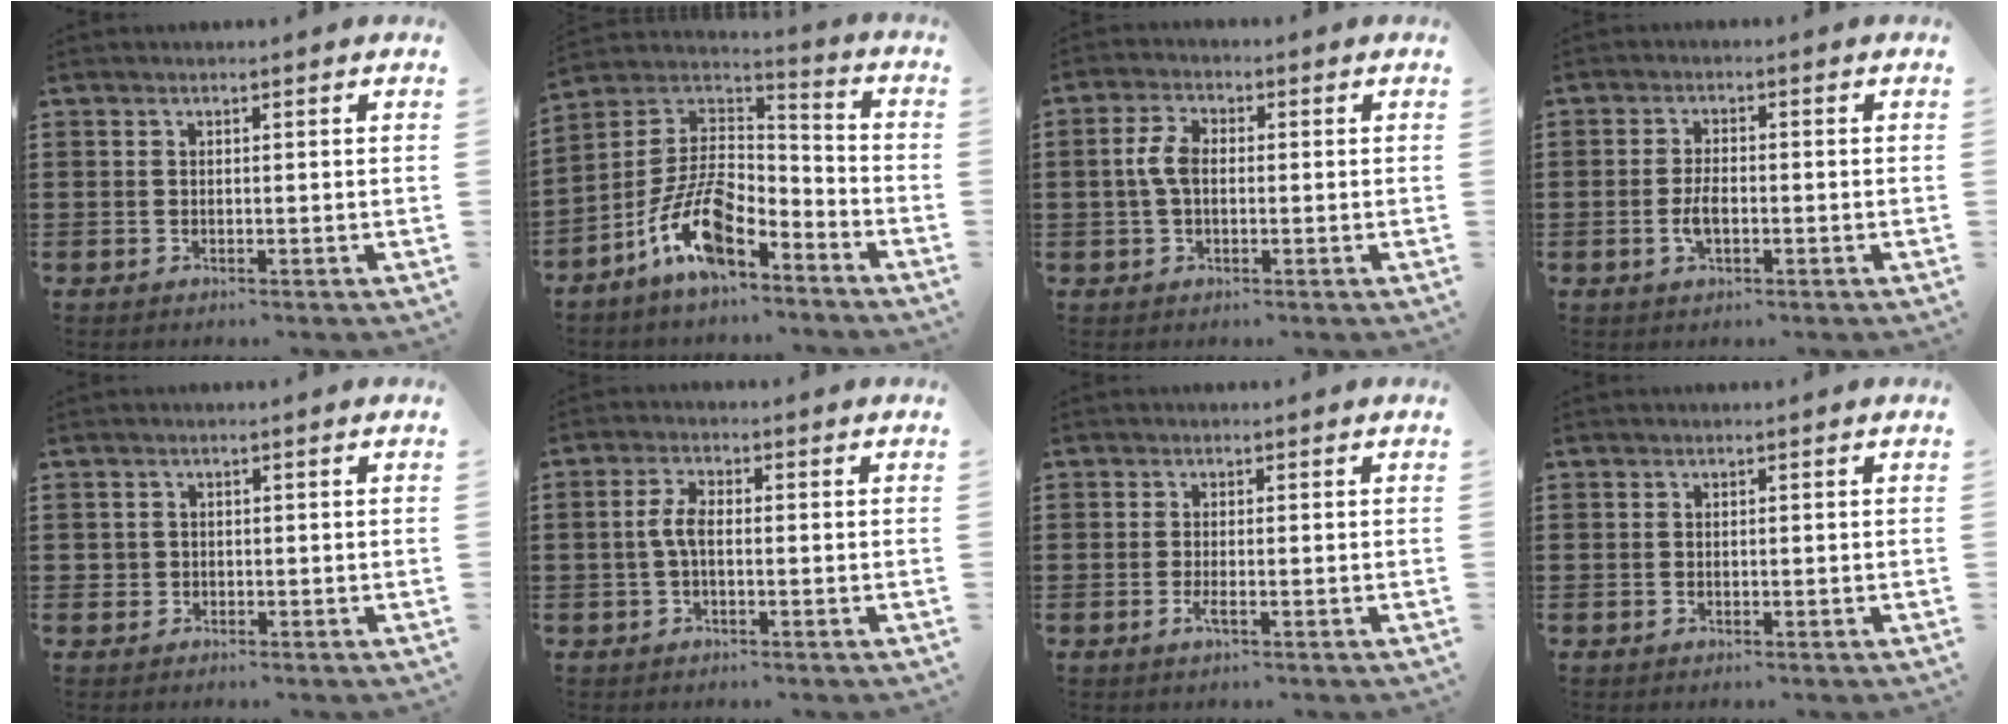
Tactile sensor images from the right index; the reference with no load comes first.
{"total": 12.4, "force": [-7.6, 5.1, 8.4], "torque": [-0.183, 0.013, -0.150]}
{"total": 4.4, "force": [0.1, 2.6, 3.6], "torque": [-0.095, 0.002, -0.007]}
{"total": 3.3, "force": [-0.8, 1.5, 2.9], "torque": [-0.060, 0.001, -0.016]}
{"total": 1.2, "force": [0.0, 1.2, 0.1], "torque": [-0.004, 0.008, -0.002]}
{"total": 3.5, "force": [-0.5, 1.5, 3.2], "torque": [-0.074, 0.000, -0.014]}
{"total": 1.7, "force": [-0.7, 0.3, 1.5], "torque": [-0.042, -0.009, -0.016]}
{"total": 0.0}